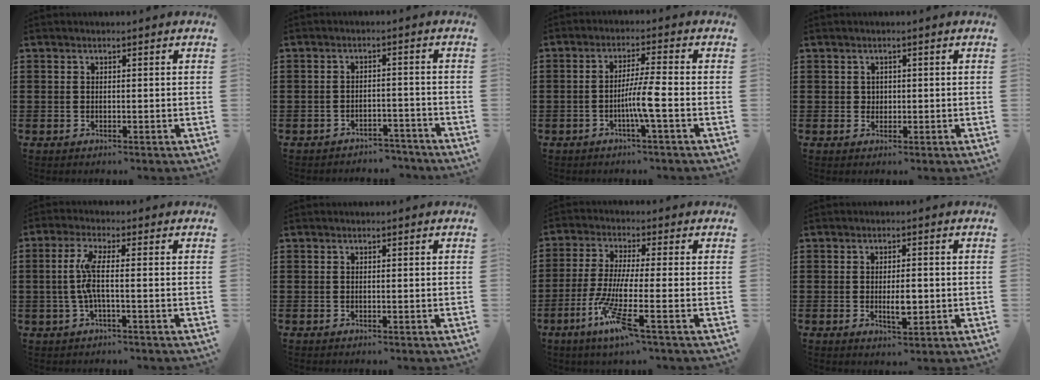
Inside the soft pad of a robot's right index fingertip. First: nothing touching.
{"total": 2.8, "force": [-2.7, 0.5, 0.3], "torque": [-0.011, -0.001, -0.057]}
{"total": 5.4, "force": [-1.8, -0.4, 5.1], "torque": [-0.096, -0.009, -0.037]}
{"total": 1.2, "force": [0.4, 1.1, 0.3], "torque": [-0.009, 0.005, 0.008]}
{"total": 5.1, "force": [-0.4, 0.7, 5.1], "torque": [-0.116, -0.008, -0.019]}
{"total": 0.0}
{"total": 8.9, "force": [-4.2, 0.3, 7.9], "torque": [-0.166, -0.013, -0.079]}
{"total": 3.7, "force": [-0.4, 1.3, 3.4], "torque": [-0.060, 0.002, -0.007]}